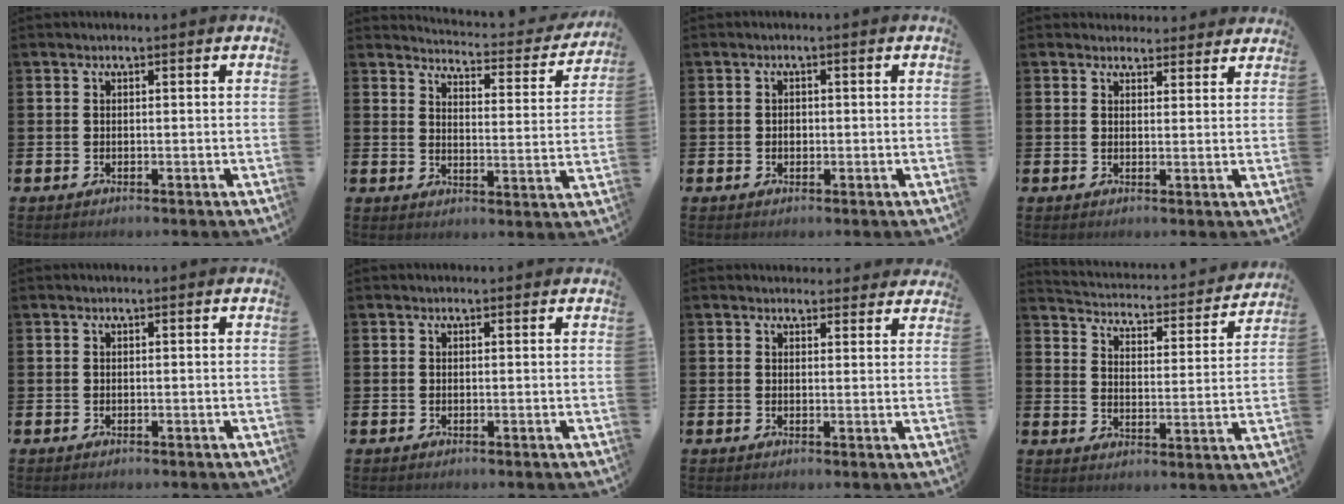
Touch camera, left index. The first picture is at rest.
{"total": 3.9, "force": [3.8, 0.6, 0.7], "torque": [-0.016, -0.040, 0.055]}
{"total": 1.0, "force": [0.0, 0.9, 0.5], "torque": [0.005, 0.000, -0.005]}
{"total": 3.0, "force": [2.8, 1.0, -0.2], "torque": [0.007, -0.013, 0.050]}
{"total": 0.0}
{"total": 0.0}
{"total": 2.5, "force": [2.4, 0.8, -0.1], "torque": [0.007, -0.012, 0.042]}
{"total": 3.6, "force": [3.4, 0.9, 0.5], "torque": [-0.032, -0.037, 0.049]}